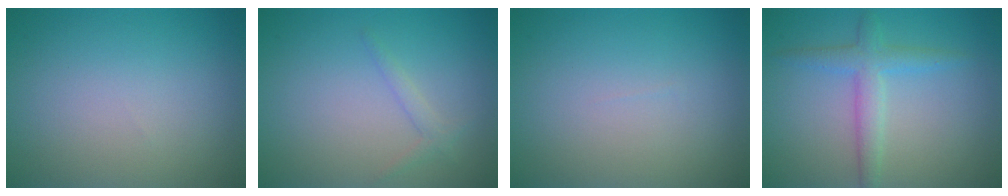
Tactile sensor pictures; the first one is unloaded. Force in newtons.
{"total": 1.1, "press": 1.1, "slide": 0.1}
{"total": 0.0}
{"total": 2.8, "press": 2.8, "slide": 0.1}